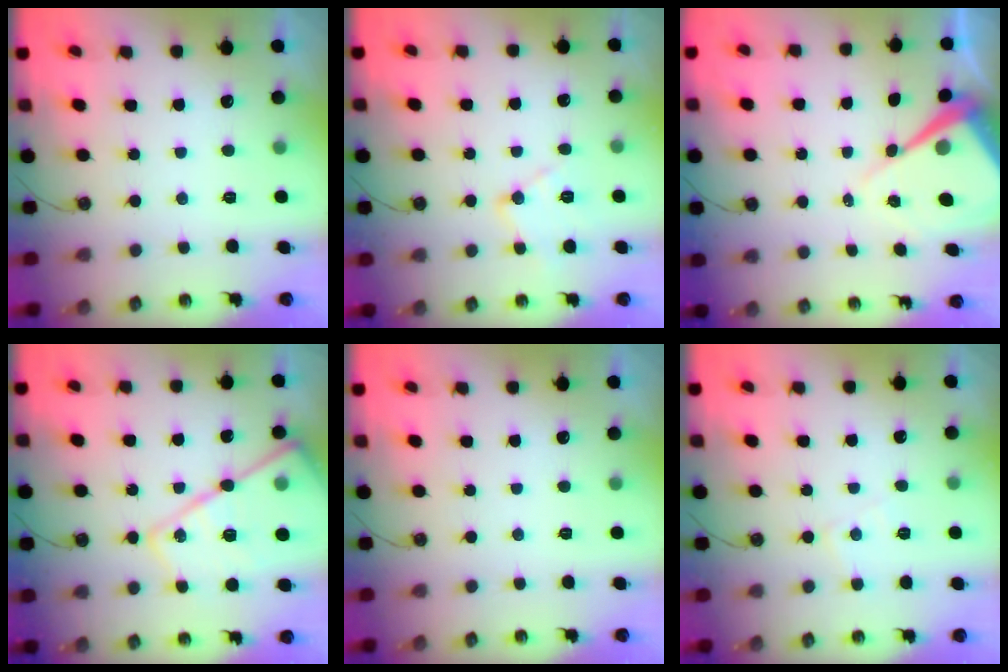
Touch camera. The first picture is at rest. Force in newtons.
{"total": 11.2, "press": 11.1, "slide": 0.8}
{"total": 10.2, "press": 10.2, "slide": 0.6}
{"total": 21.7, "press": 21.6, "slide": 1.6}
{"total": 0.0}
{"total": 5.1, "press": 5.0, "slide": 0.7}